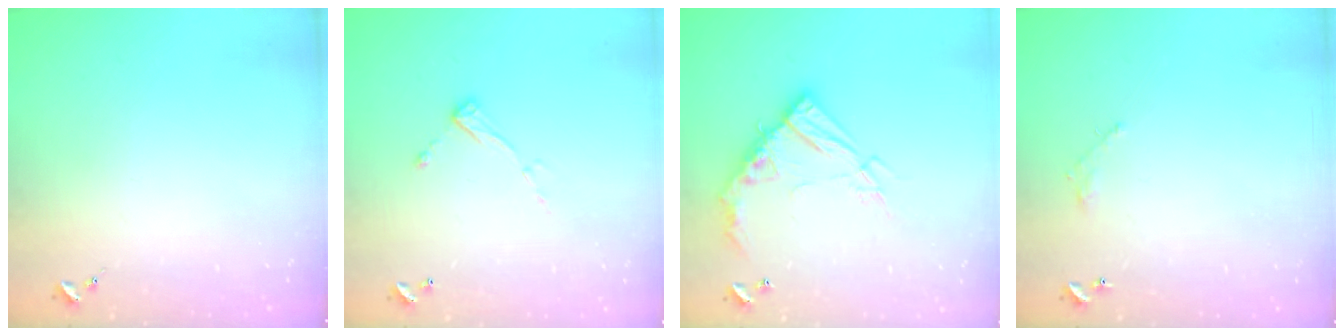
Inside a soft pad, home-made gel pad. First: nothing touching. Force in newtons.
{"total": 6.9, "press": 6.9, "slide": 0.4}
{"total": 16.2, "press": 16.2, "slide": 1.4}
{"total": 4.3, "press": 4.3, "slide": 0.2}